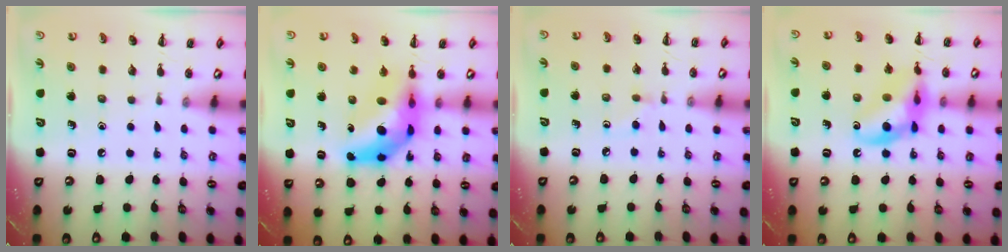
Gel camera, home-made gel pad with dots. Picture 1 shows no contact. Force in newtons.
{"total": 10.4, "press": 9.8, "slide": 3.6}
{"total": 2.0, "press": 1.8, "slide": 0.8}
{"total": 13.1, "press": 12.9, "slide": 2.4}